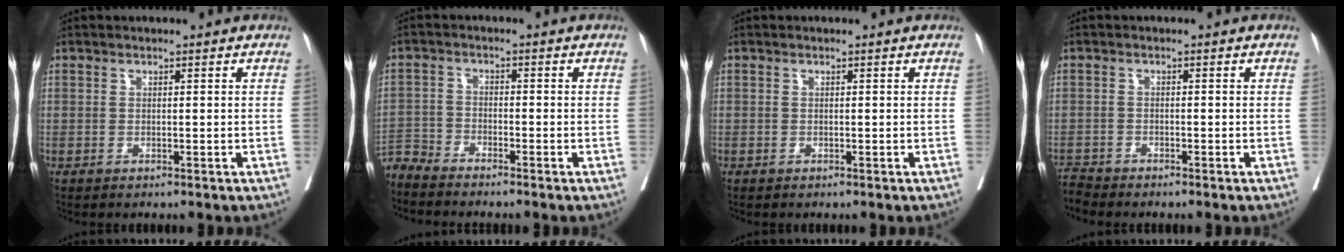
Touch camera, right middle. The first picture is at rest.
{"total": 3.9, "force": [-3.9, -0.2, -0.2], "torque": [0.012, -0.012, -0.077]}
{"total": 0.8, "force": [-0.1, 0.7, -0.1], "torque": [0.005, 0.006, -0.007]}
{"total": 2.1, "force": [-2.0, -0.3, -0.5], "torque": [0.010, -0.013, -0.038]}